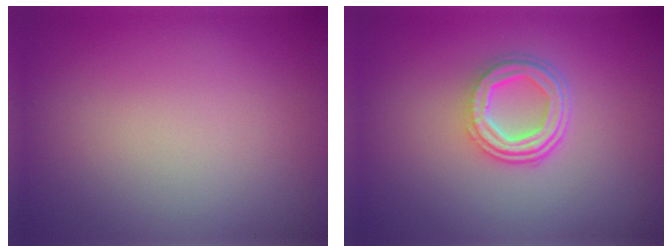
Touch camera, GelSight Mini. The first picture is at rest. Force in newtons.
{"total": 4.3, "press": 3.1, "slide": 2.9}